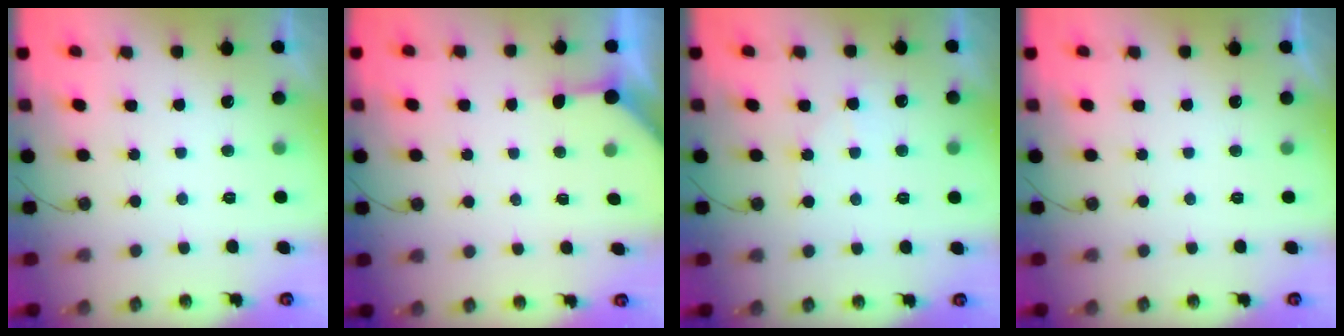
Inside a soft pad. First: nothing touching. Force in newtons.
{"total": 2.7, "press": 2.7, "slide": 0.4}
{"total": 5.0, "press": 5.0, "slide": 0.7}
{"total": 0.0}